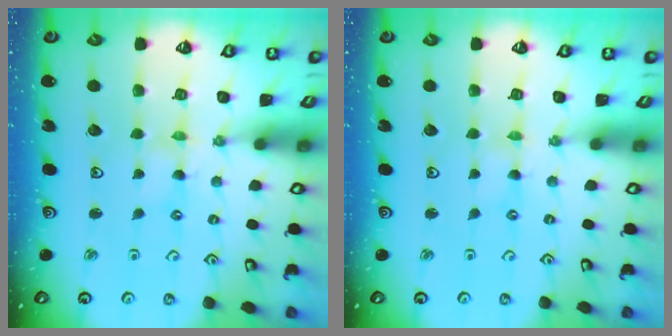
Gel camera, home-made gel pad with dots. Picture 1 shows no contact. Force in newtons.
{"total": 0.0}